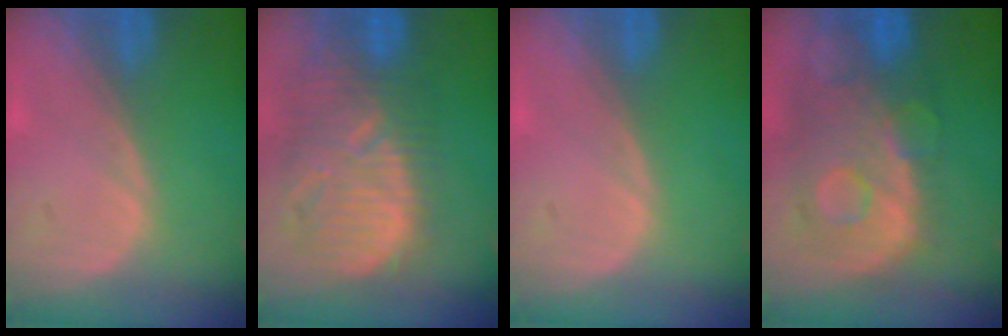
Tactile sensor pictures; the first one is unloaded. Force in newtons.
{"total": 12.6, "press": 11.2, "slide": 5.8}
{"total": 0.0}
{"total": 11.6, "press": 9.8, "slide": 6.1}